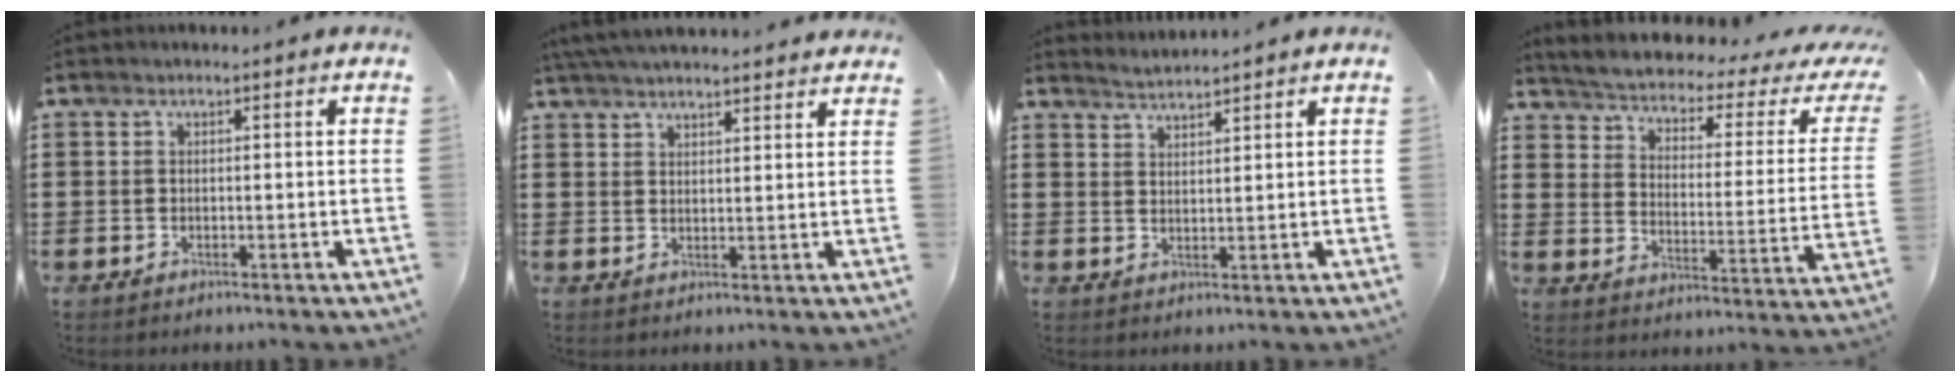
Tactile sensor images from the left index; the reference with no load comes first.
{"total": 3.9, "force": [3.8, -0.3, 0.9], "torque": [-0.028, -0.012, 0.070]}
{"total": 2.1, "force": [2.1, -0.5, -0.2], "torque": [-0.001, -0.005, 0.040]}
{"total": 2.0, "force": [1.2, 0.1, 1.6], "torque": [-0.044, -0.025, 0.008]}